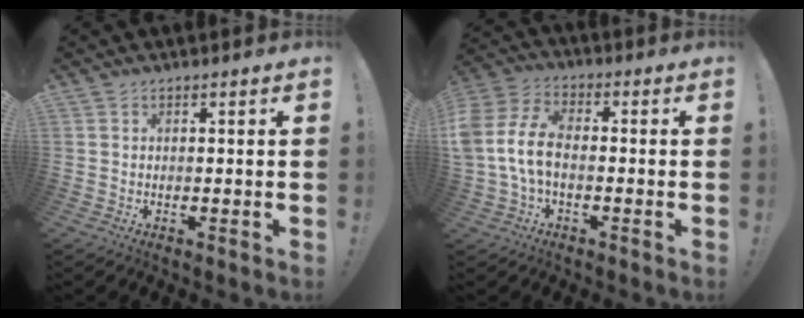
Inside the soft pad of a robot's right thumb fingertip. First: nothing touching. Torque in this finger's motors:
{"motor_torque": [0.94, 1.95, 1.32, -0.34, 0.12]}